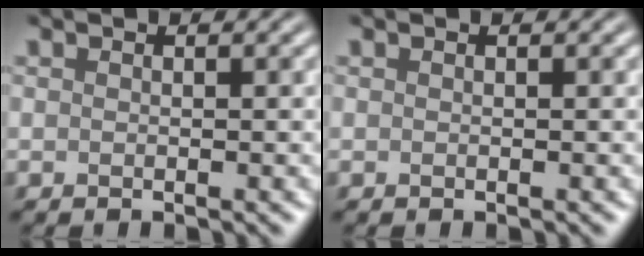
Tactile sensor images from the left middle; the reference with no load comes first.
{"total": 0.0}